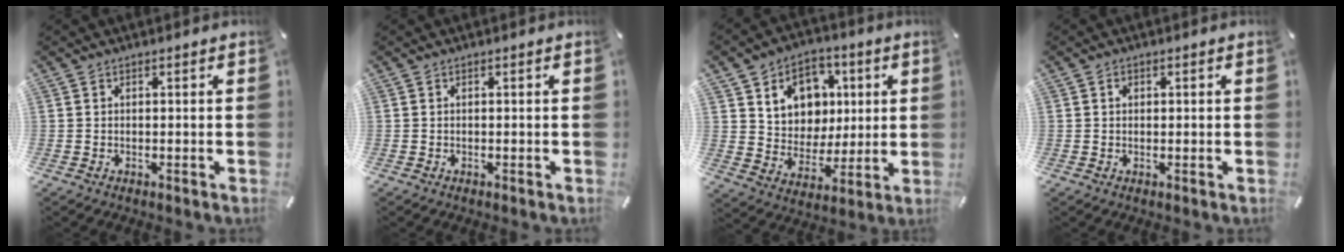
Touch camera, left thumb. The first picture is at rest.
{"total": 0.0}
{"total": 11.4, "force": [3.6, 10.3, 3.0], "torque": [-0.053, -0.022, 0.075]}
{"total": 0.9, "force": [0.2, 0.8, 0.4], "torque": [-0.001, 0.000, 0.002]}